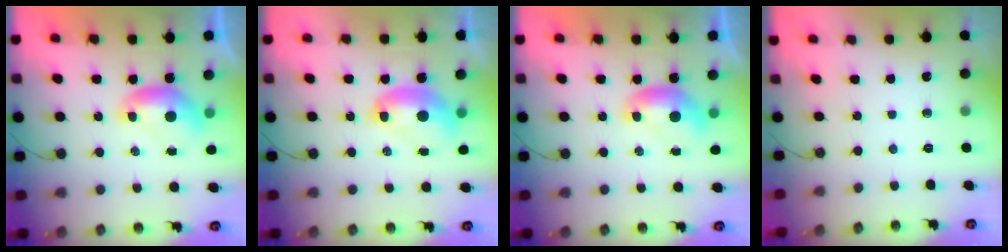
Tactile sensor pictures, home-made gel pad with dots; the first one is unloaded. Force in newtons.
{"total": 3.3, "press": 3.3, "slide": 0.2}
{"total": 0.0}
{"total": 0.0}